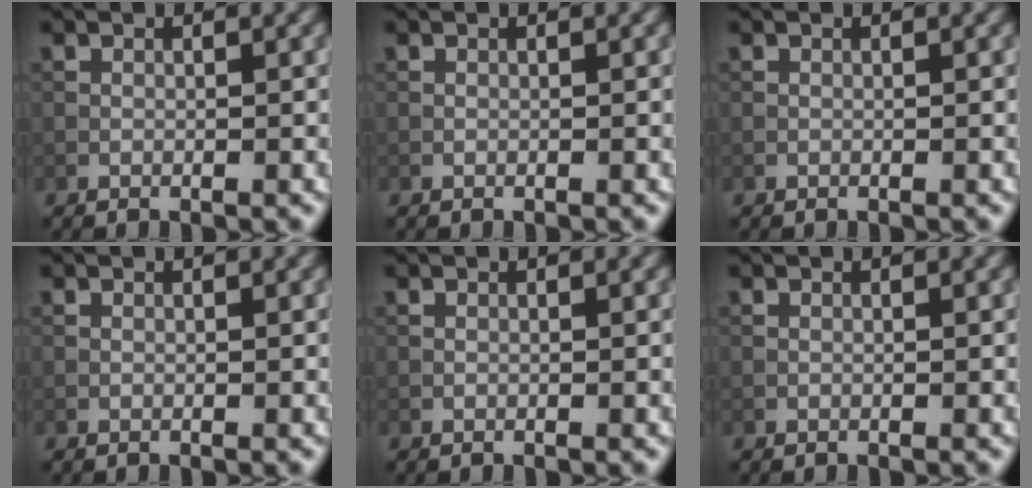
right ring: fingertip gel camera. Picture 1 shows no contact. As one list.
[{"total": 0.0}, {"total": 0.0}, {"total": 0.0}, {"total": 0.0}, {"total": 0.0}]